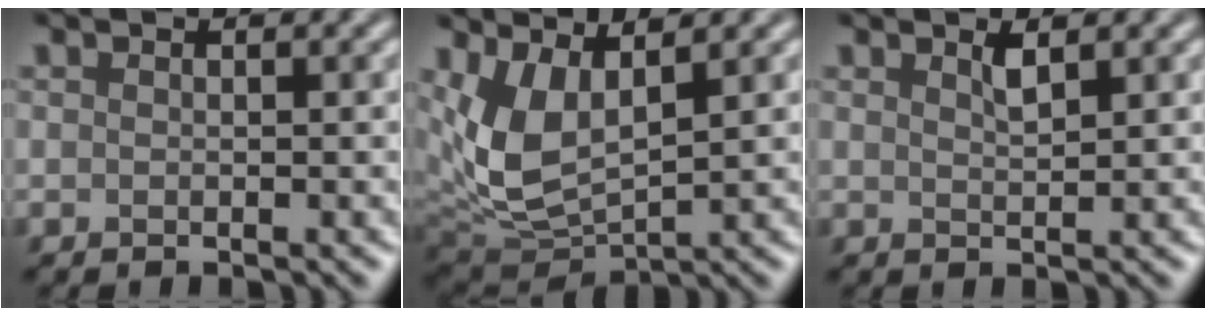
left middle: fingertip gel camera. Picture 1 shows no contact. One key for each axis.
{"total": 6.2, "fx": 1.9, "fy": 3.0, "fz": 5.1, "tx": -0.126, "ty": -0.013, "tz": 0.041}
{"total": 1.3, "fx": 0.9, "fy": 0.2, "fz": 0.8, "tx": -0.016, "ty": 0.000, "tz": 0.016}